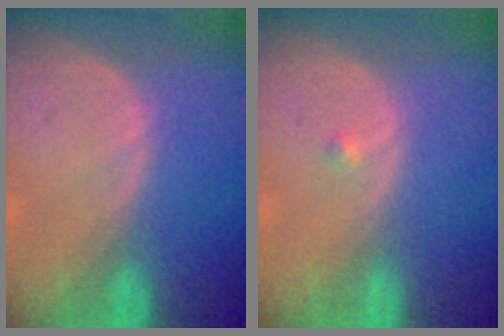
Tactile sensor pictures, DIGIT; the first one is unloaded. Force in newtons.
{"total": 0.7, "press": 0.5, "slide": 0.4}